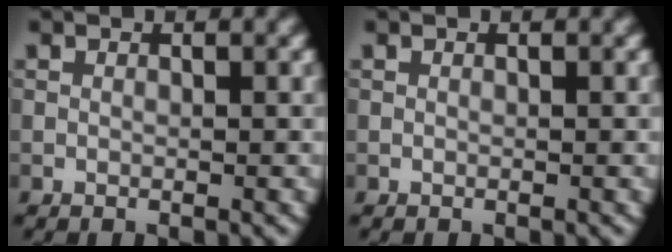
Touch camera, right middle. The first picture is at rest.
{"total": 0.0}